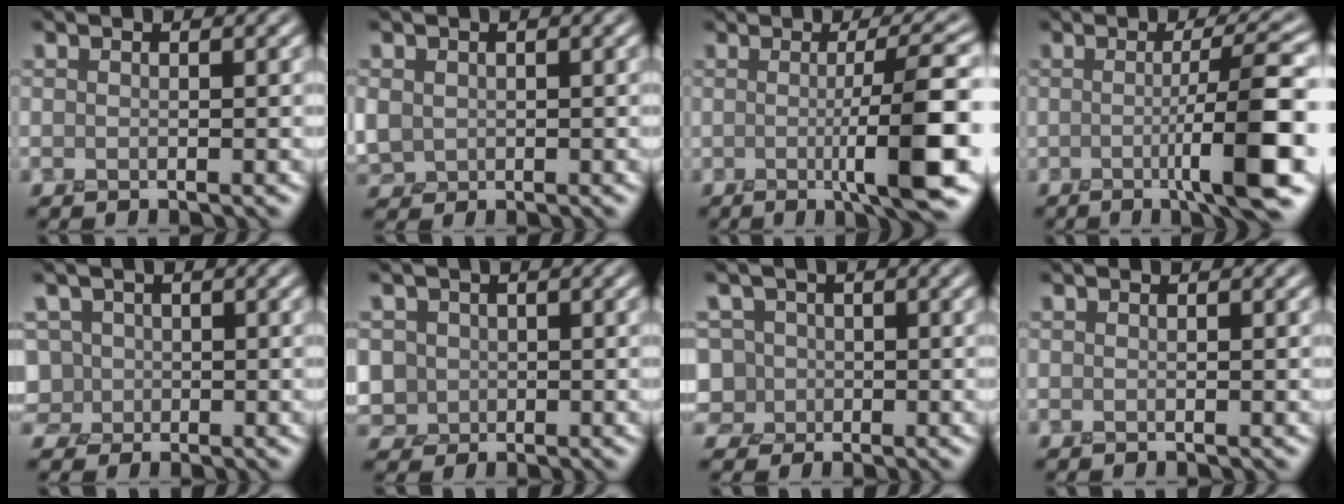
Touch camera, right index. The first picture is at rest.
{"total": 2.6, "force": [0.2, 2.4, 1.2], "torque": [-0.035, 0.000, 0.004]}
{"total": 7.0, "force": [-0.6, 0.9, 6.9], "torque": [-0.107, -0.001, -0.008]}
{"total": 7.3, "force": [-1.3, 0.9, 7.2], "torque": [-0.103, 0.005, -0.028]}
{"total": 4.0, "force": [-0.4, 3.8, 1.1], "torque": [-0.014, 0.018, -0.023]}
{"total": 4.2, "force": [-0.2, 4.0, 1.3], "torque": [-0.024, 0.012, -0.017]}
{"total": 5.0, "force": [-0.9, 4.7, 1.5], "torque": [-0.027, 0.019, -0.043]}
{"total": 0.0}